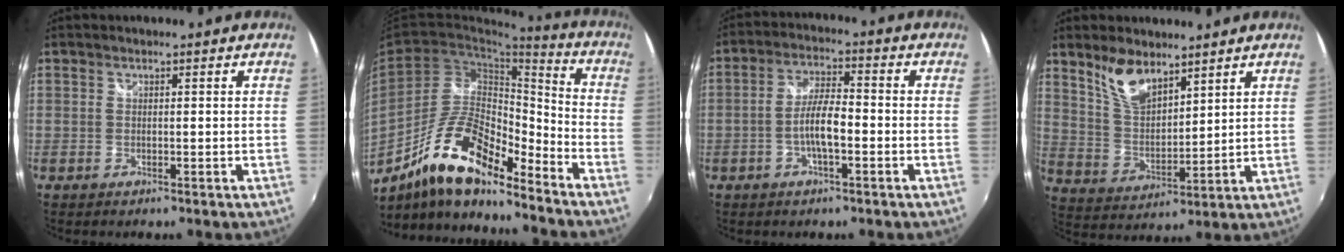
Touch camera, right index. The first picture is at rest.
{"total": 16.7, "force": [-11.6, 4.5, 11.1], "torque": [-0.205, 0.000, -0.217]}
{"total": 6.3, "force": [-2.1, 1.5, 5.8], "torque": [-0.115, 0.011, -0.036]}
{"total": 9.1, "force": [6.5, 3.8, 5.1], "torque": [-0.095, 0.004, 0.132]}